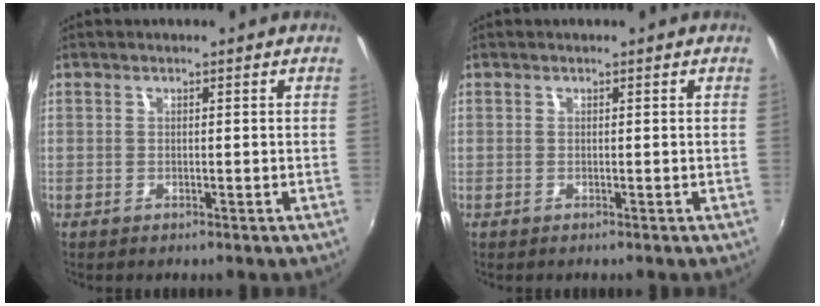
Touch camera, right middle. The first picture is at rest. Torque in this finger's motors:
{"motor_torque": [-0.10, 0.06, -0.02, 0.00]}